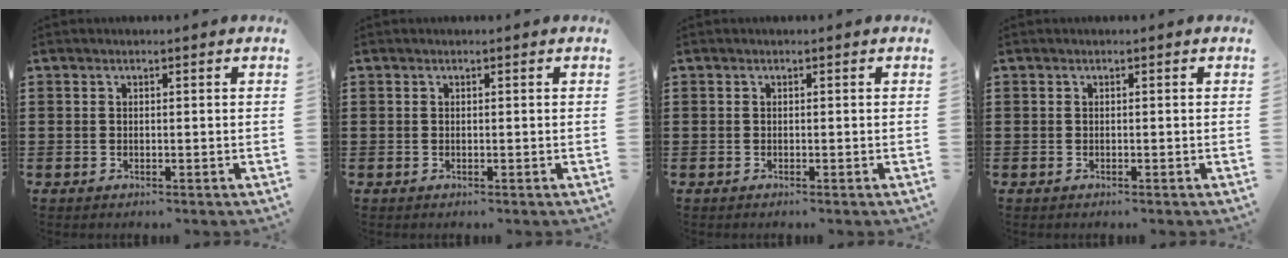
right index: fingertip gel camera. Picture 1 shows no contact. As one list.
[{"total": 0.0}, {"total": 0.0}, {"total": 0.0}]